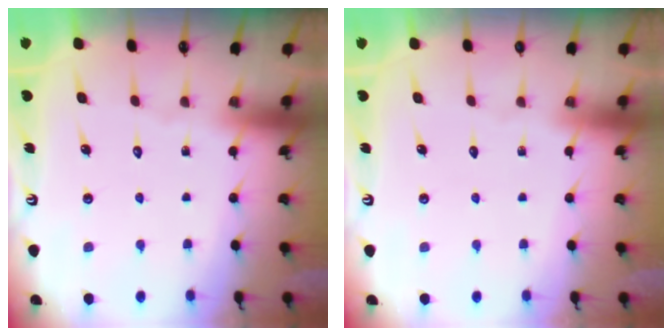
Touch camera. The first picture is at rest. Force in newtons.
{"total": 0.0}